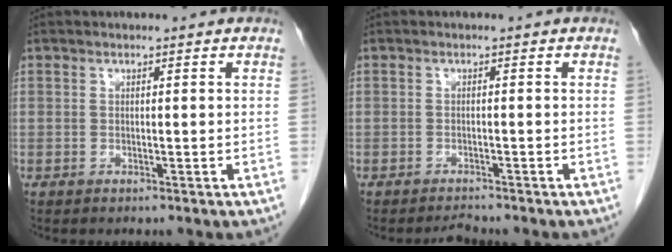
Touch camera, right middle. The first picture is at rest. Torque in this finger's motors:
{"motor_torque": [0.17, -0.17, 0.00, -0.01]}